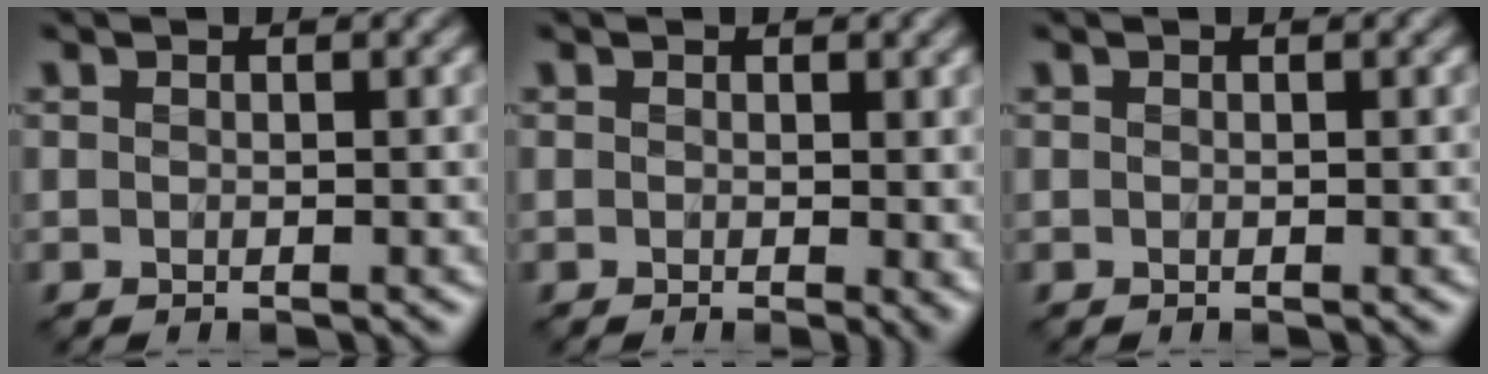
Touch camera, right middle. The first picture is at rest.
{"total": 1.3, "force": [0.4, 0.4, 1.1], "torque": [-0.007, -0.002, 0.005]}
{"total": 0.0}